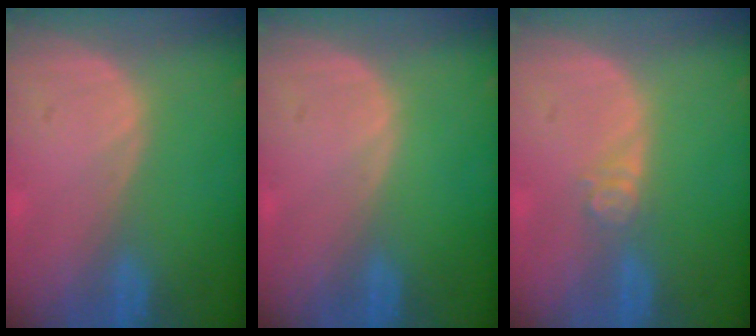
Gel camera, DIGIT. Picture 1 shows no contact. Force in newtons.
{"total": 0.0}
{"total": 2.7, "press": 2.2, "slide": 1.5}